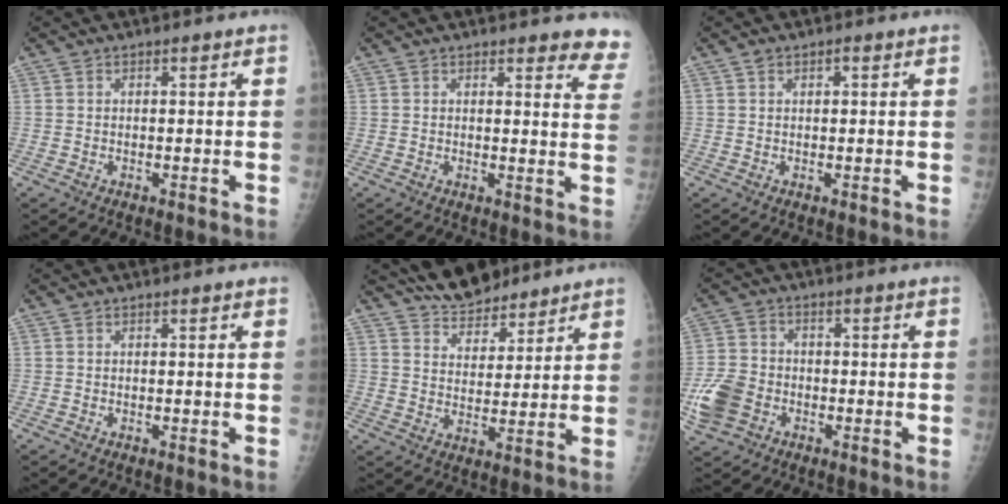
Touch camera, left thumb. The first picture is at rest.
{"total": 7.2, "force": [6.6, 1.9, 1.9], "torque": [0.022, -0.040, 0.043]}
{"total": 1.2, "force": [0.4, 0.6, 0.9], "torque": [-0.017, 0.005, 0.008]}
{"total": 0.0}
{"total": 10.2, "force": [9.0, 4.0, 2.7], "torque": [-0.016, -0.044, 0.154]}
{"total": 8.4, "force": [-3.0, 6.6, 4.4], "torque": [-0.086, 0.013, -0.059]}